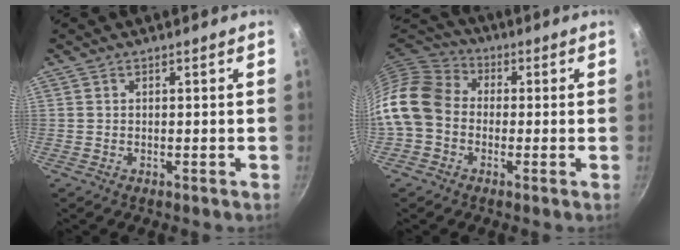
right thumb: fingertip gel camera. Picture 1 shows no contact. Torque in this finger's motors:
{"motor_torque": [0.36, 0.55, 1.26, -1.27, 0.52]}